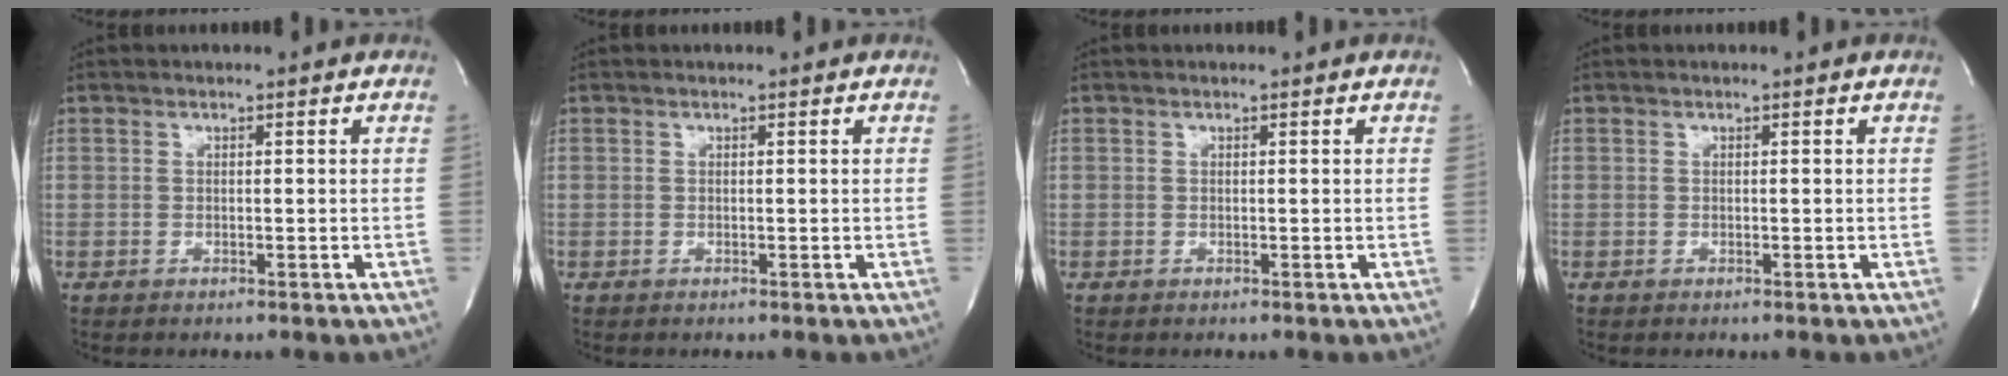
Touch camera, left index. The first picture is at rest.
{"total": 0.0}
{"total": 0.0}
{"total": 0.0}